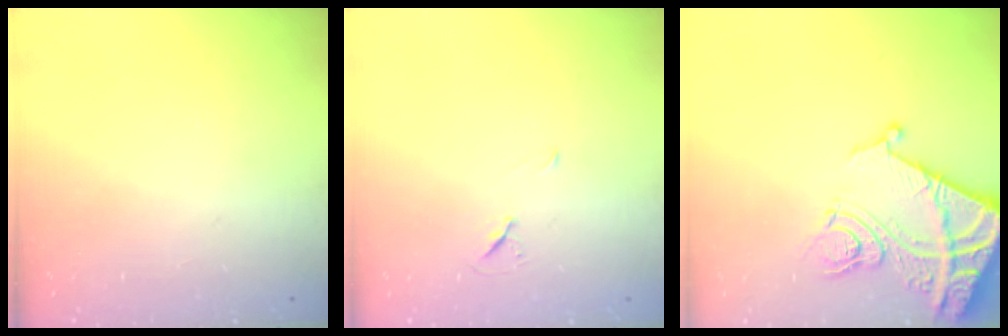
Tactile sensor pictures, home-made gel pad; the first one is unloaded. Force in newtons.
{"total": 4.9, "press": 4.4, "slide": 2.2}
{"total": 14.7, "press": 14.6, "slide": 1.7}